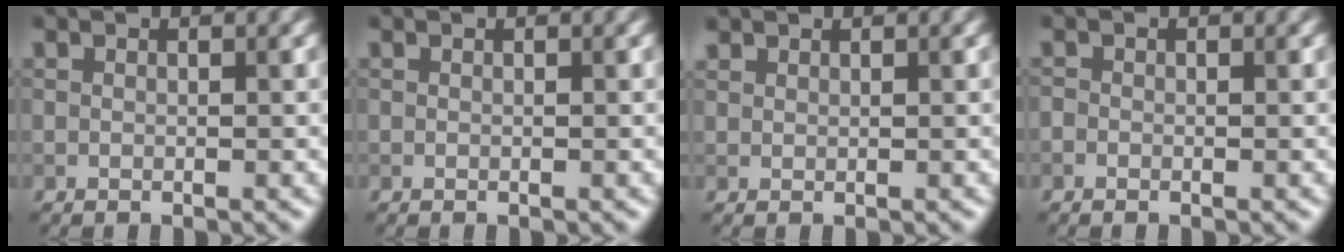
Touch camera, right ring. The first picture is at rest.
{"total": 0.0}
{"total": 0.9, "force": [0.8, 0.4, 0.0], "torque": [0.000, 0.003, 0.021]}
{"total": 0.5, "force": [-0.3, 0.4, 0.2], "torque": [-0.001, -0.003, -0.007]}